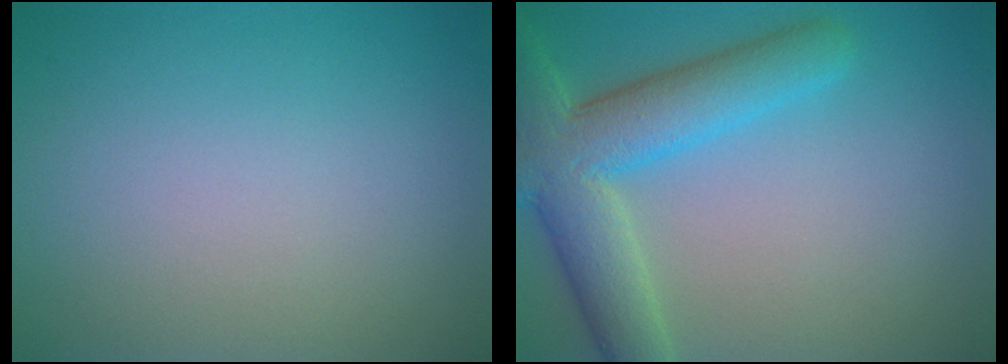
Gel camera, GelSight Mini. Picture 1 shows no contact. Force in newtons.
{"total": 7.5, "press": 7.5, "slide": 0.4}